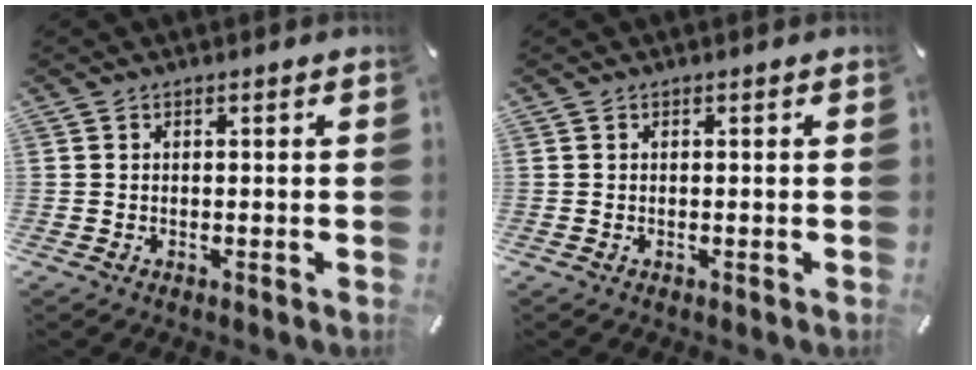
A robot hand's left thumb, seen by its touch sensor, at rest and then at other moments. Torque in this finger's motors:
{"motor_torque": [-0.01, 0.00, -0.08, 0.03, 0.00]}